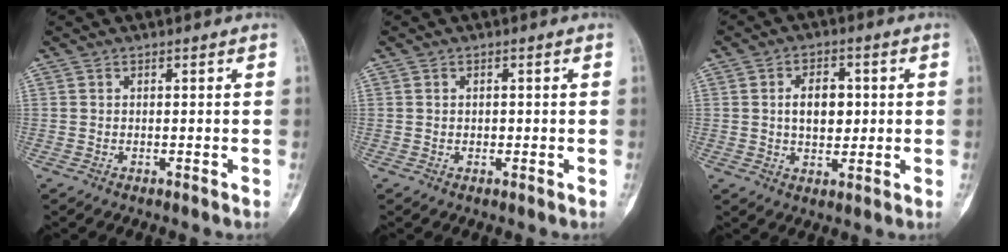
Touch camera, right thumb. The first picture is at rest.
{"total": 1.0, "force": [0.1, 0.8, 0.7], "torque": [-0.009, 0.001, 0.004]}
{"total": 7.4, "force": [0.9, 4.7, 5.6], "torque": [-0.067, -0.001, 0.015]}